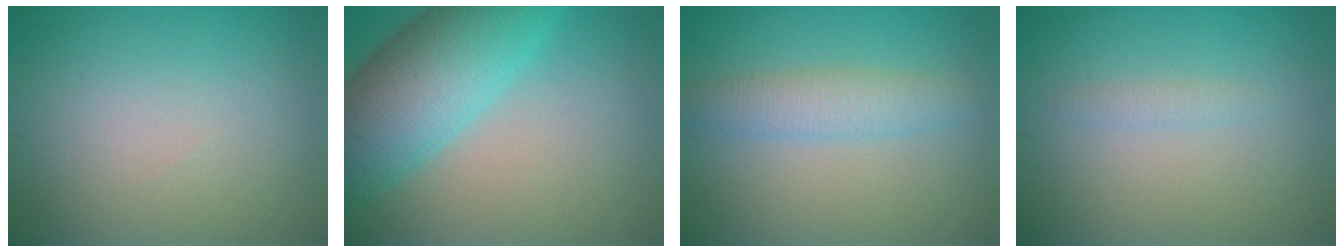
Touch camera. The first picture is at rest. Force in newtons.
{"total": 9.2, "press": 9.2, "slide": 0.3}
{"total": 2.7, "press": 2.7, "slide": 0.1}
{"total": 0.8, "press": 0.8, "slide": 0.0}